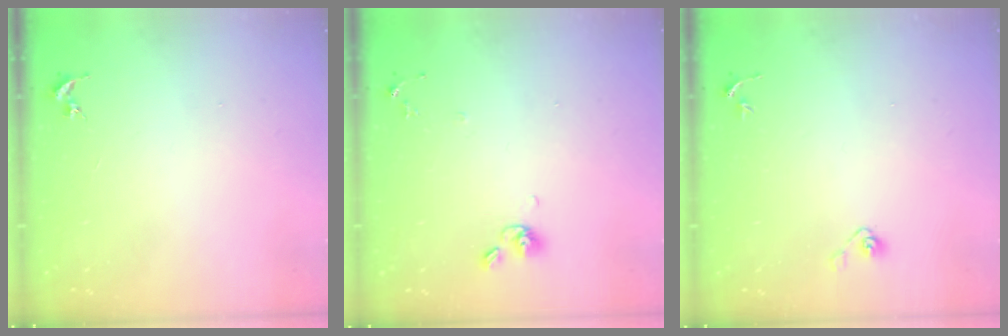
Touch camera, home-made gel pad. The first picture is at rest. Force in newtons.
{"total": 7.1, "press": 6.8, "slide": 2.1}
{"total": 4.0, "press": 3.4, "slide": 2.0}